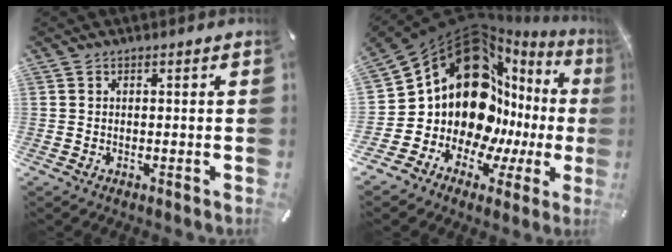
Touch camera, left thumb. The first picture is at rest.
{"total": 21.8, "force": [5.6, 15.6, 14.1], "torque": [-0.229, -0.100, 0.122]}